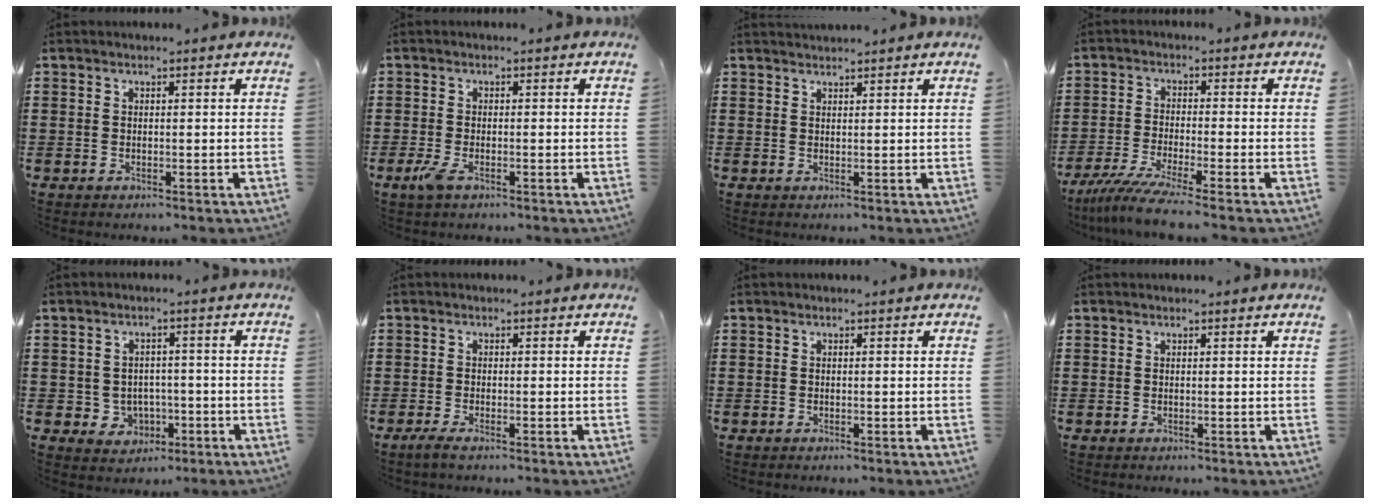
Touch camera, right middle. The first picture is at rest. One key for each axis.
{"total": 2.1, "fx": -0.9, "fy": 0.6, "fz": 1.8, "tx": -0.046, "ty": -0.008, "tz": -0.020}
{"total": 1.2, "fx": 1.2, "fy": -0.1, "fz": -0.1, "tx": 0.000, "ty": -0.002, "tz": 0.024}
{"total": 5.7, "fx": -4.6, "fy": -0.4, "fz": 3.3, "tx": -0.080, "ty": -0.024, "tz": -0.093}
{"total": 3.0, "fx": -0.7, "fy": 2.9, "fz": 0.8, "tx": -0.028, "ty": 0.006, "tz": -0.018}
{"total": 1.1, "fx": -0.7, "fy": 0.1, "fz": 0.9, "tx": -0.015, "ty": -0.001, "tz": -0.014}
{"total": 0.0}
{"total": 0.0}